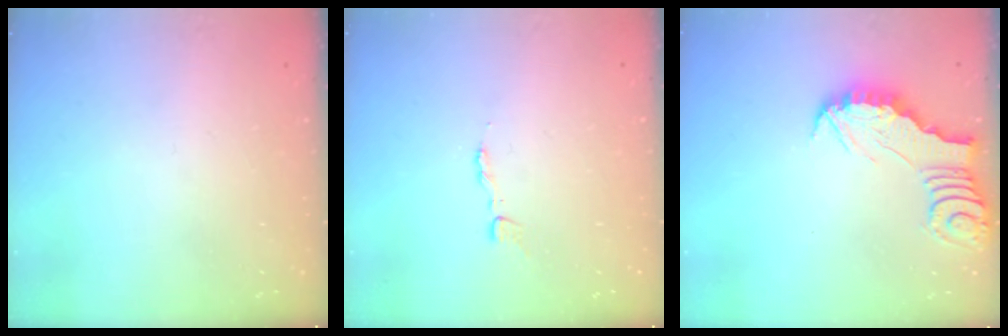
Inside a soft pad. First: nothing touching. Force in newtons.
{"total": 2.5, "press": 2.5, "slide": 0.3}
{"total": 2.9, "press": 2.9, "slide": 0.3}